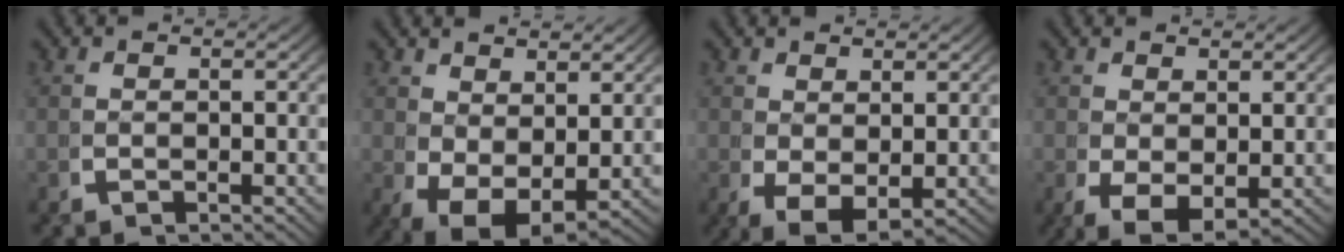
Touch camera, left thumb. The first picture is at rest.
{"total": 6.5, "force": [-1.5, 4.6, 4.3], "torque": [-0.100, -0.049, 0.005]}
{"total": 4.4, "force": [-1.3, 2.8, 3.1], "torque": [-0.067, -0.035, 0.006]}
{"total": 4.7, "force": [-1.8, 2.9, 3.3], "torque": [-0.071, -0.038, -0.001]}